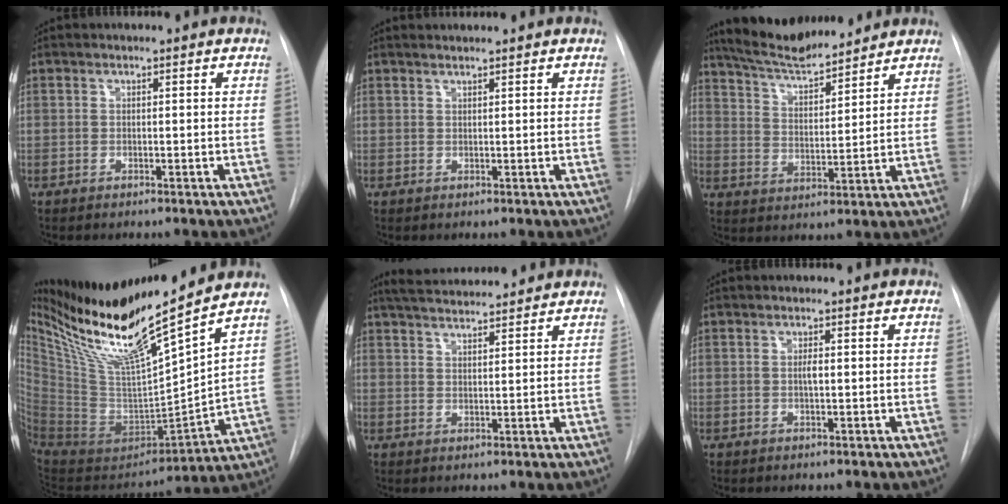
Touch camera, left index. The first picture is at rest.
{"total": 2.4, "force": [2.3, -0.1, 0.7], "torque": [-0.010, 0.017, 0.036]}
{"total": 12.5, "force": [11.4, 1.8, 4.8], "torque": [-0.085, 0.008, 0.197]}
{"total": 23.5, "force": [17.2, 0.6, 15.9], "torque": [-0.277, -0.011, 0.315]}
{"total": 9.9, "force": [9.1, 1.5, 3.6], "torque": [-0.063, 0.020, 0.139]}
{"total": 1.0, "force": [0.0, 0.2, 1.0], "torque": [-0.020, -0.002, 0.000]}